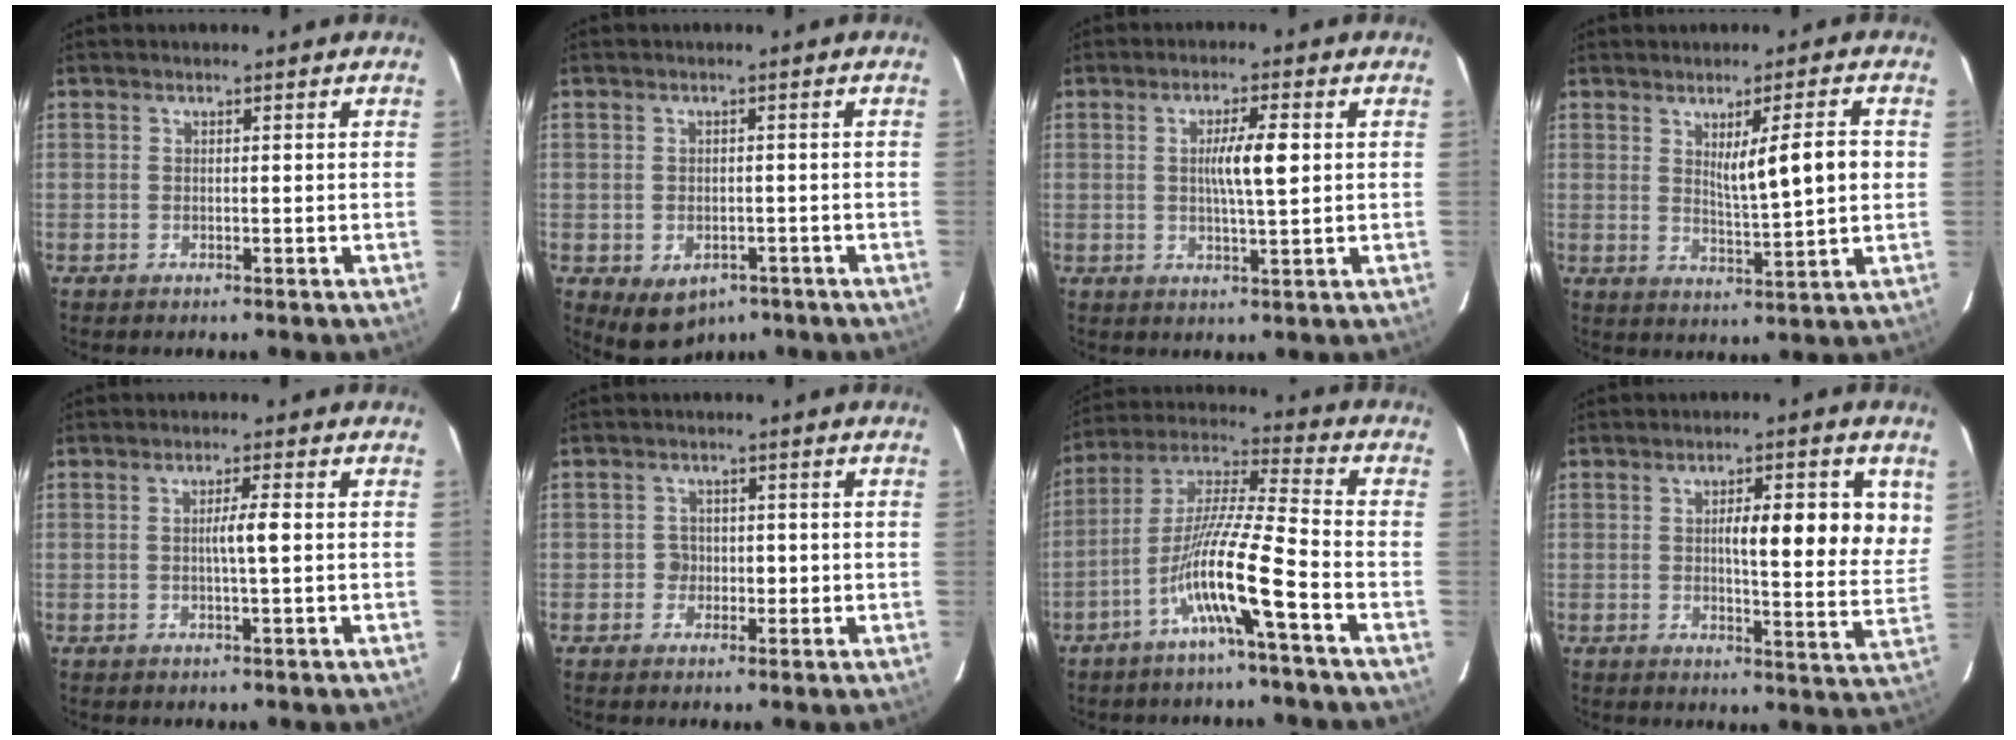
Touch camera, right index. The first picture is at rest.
{"total": 5.5, "force": [-2.9, 4.1, 2.3], "torque": [-0.038, 0.002, -0.027]}
{"total": 5.6, "force": [0.7, 0.3, 5.6], "torque": [-0.097, 0.001, 0.012]}
{"total": 8.0, "force": [1.5, 0.3, 7.8], "torque": [-0.124, -0.005, 0.027]}
{"total": 2.9, "force": [0.0, -0.2, 2.9], "torque": [-0.051, -0.001, -0.001]}
{"total": 2.5, "force": [-0.4, 2.3, 0.9], "torque": [-0.006, 0.010, -0.005]}
{"total": 12.4, "force": [-5.7, -0.9, 11.0], "torque": [-0.218, 0.005, -0.110]}
{"total": 11.5, "force": [3.4, 2.3, 10.7], "torque": [-0.136, 0.004, 0.042]}